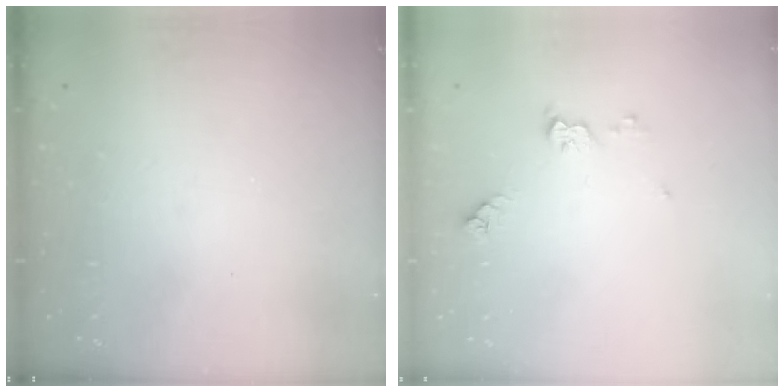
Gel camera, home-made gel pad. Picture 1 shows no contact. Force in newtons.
{"total": 6.8, "press": 6.8, "slide": 0.5}